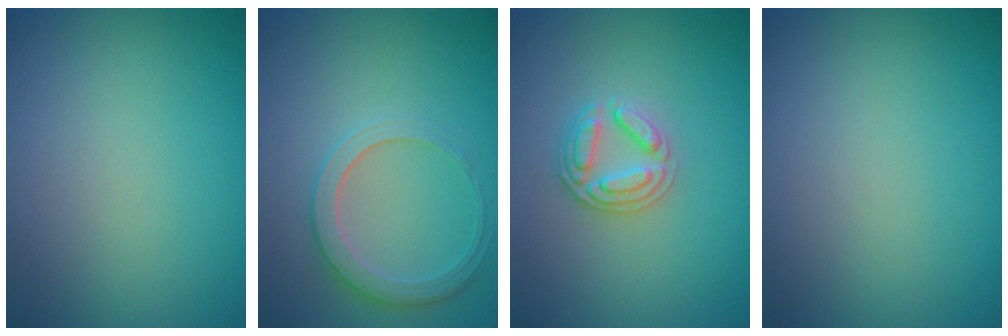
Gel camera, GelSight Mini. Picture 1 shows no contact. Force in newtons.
{"total": 2.7, "press": 2.5, "slide": 1.2}
{"total": 2.7, "press": 2.5, "slide": 0.8}
{"total": 0.0}